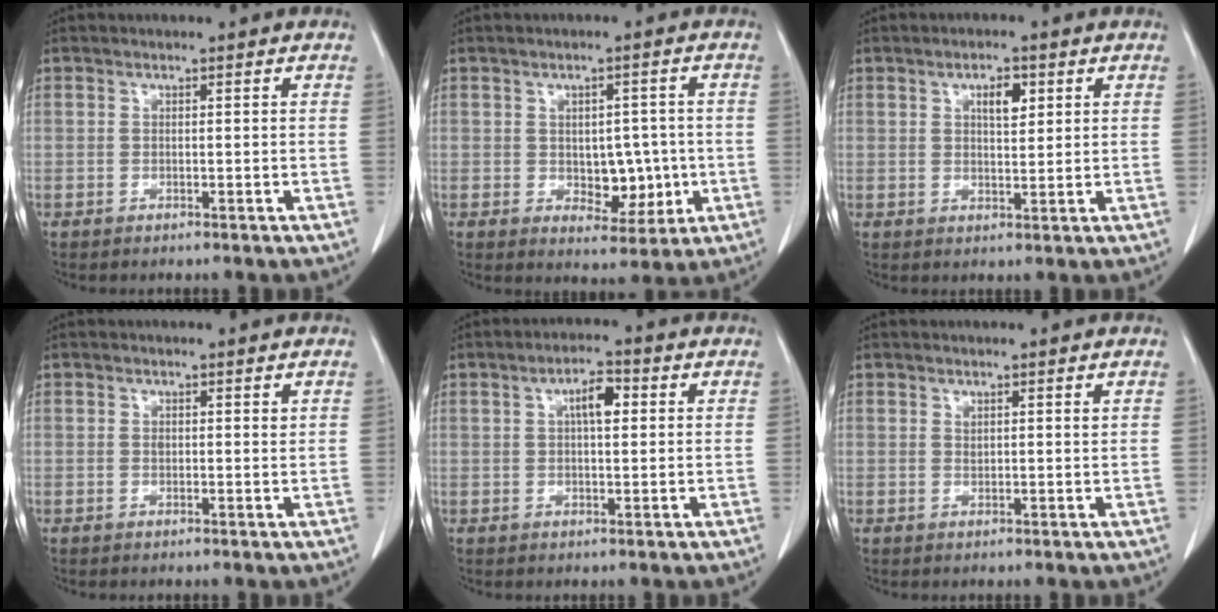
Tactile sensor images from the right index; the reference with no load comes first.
{"total": 6.4, "force": [-0.8, 3.9, 5.1], "torque": [-0.056, 0.006, 0.001]}
{"total": 3.7, "force": [1.6, 1.4, 3.0], "torque": [-0.048, 0.000, 0.024]}
{"total": 1.0, "force": [0.4, 0.5, 0.8], "torque": [-0.014, 0.000, 0.006]}
{"total": 4.3, "force": [1.2, 1.4, 3.9], "torque": [-0.066, 0.010, 0.017]}
{"total": 1.0, "force": [0.6, 0.2, 0.8], "torque": [-0.016, -0.003, 0.012]}